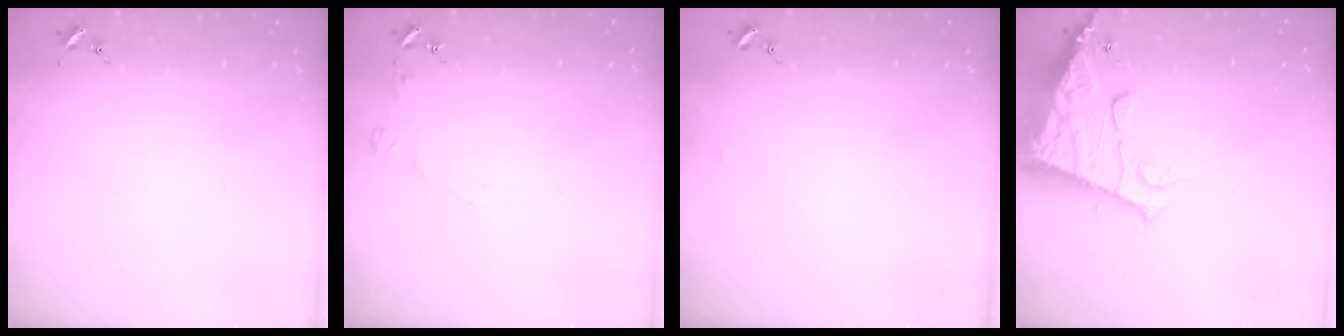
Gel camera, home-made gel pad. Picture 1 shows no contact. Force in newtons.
{"total": 4.0, "press": 3.9, "slide": 0.5}
{"total": 3.2, "press": 3.2, "slide": 0.4}
{"total": 16.0, "press": 15.9, "slide": 1.8}